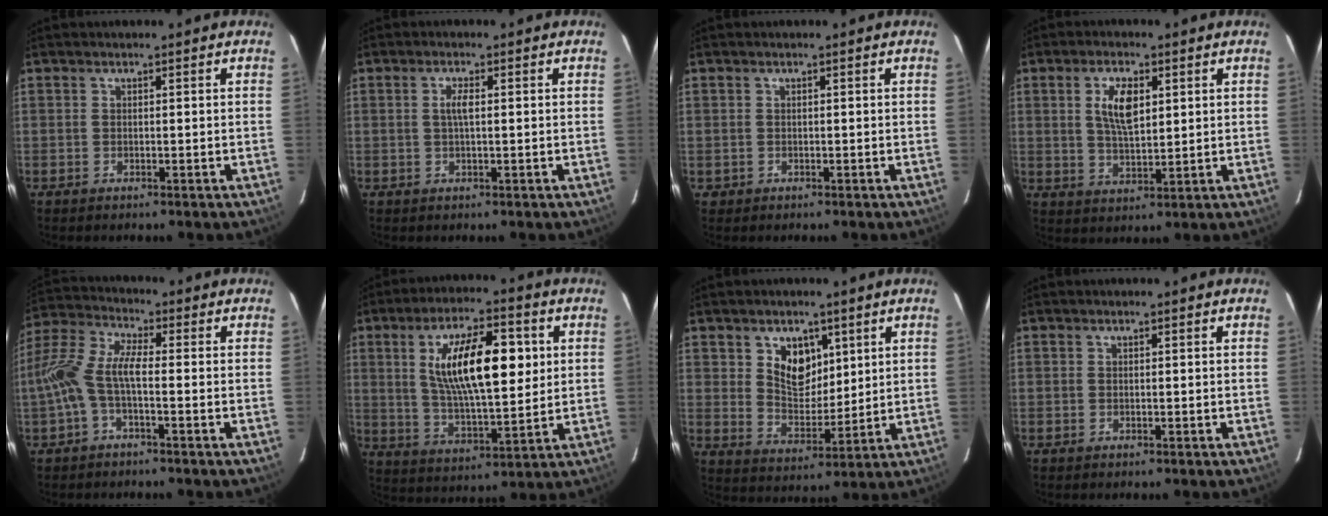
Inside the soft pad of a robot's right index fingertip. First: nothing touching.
{"total": 2.1, "force": [0.2, 0.4, 2.1], "torque": [-0.041, 0.003, 0.003]}
{"total": 1.2, "force": [-0.1, 1.1, 0.0], "torque": [0.000, 0.003, 0.000]}
{"total": 7.1, "force": [2.2, 3.2, 6.0], "torque": [-0.109, 0.005, 0.044]}
{"total": 8.7, "force": [-2.1, 2.7, 8.1], "torque": [-0.187, 0.012, -0.044]}
{"total": 17.0, "force": [4.0, 5.7, 15.5], "torque": [-0.270, 0.013, 0.074]}
{"total": 8.2, "force": [3.6, 5.7, 4.6], "torque": [-0.074, 0.000, 0.073]}
{"total": 0.0}